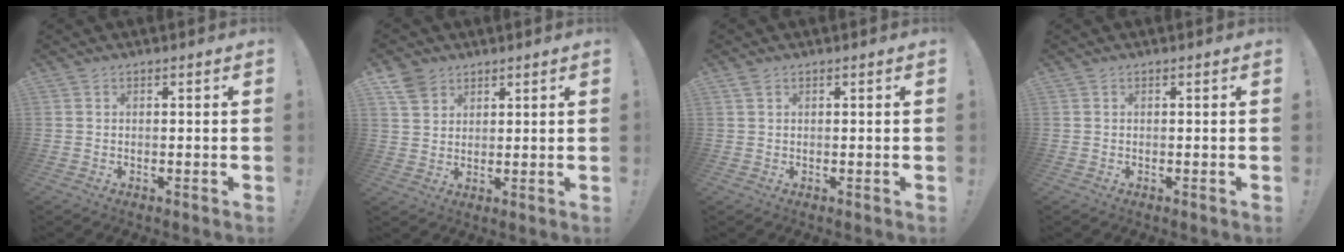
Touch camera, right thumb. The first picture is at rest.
{"total": 6.6, "force": [4.4, 4.7, 1.2], "torque": [-0.015, -0.027, 0.087]}
{"total": 0.9, "force": [0.6, 0.5, 0.4], "torque": [-0.009, 0.001, 0.013]}
{"total": 0.0}